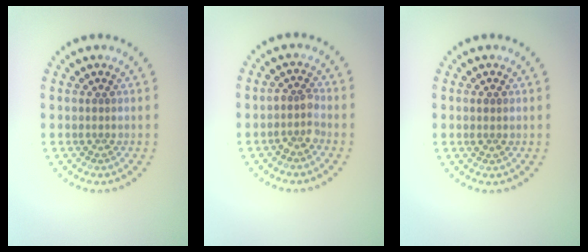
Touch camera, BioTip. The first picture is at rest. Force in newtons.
{"total": 1.7, "press": 1.5, "slide": 0.7}
{"total": 0.9, "press": 0.8, "slide": 0.2}